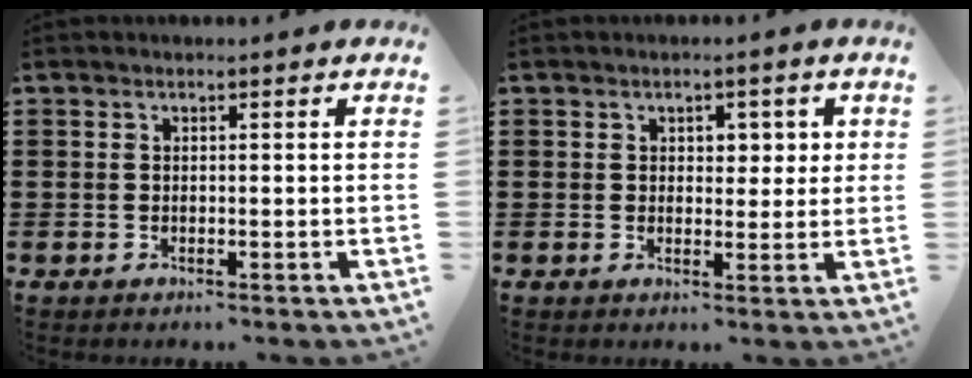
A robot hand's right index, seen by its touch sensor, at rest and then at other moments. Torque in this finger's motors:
{"motor_torque": [-0.21, 0.08, 0.09, 0.00]}